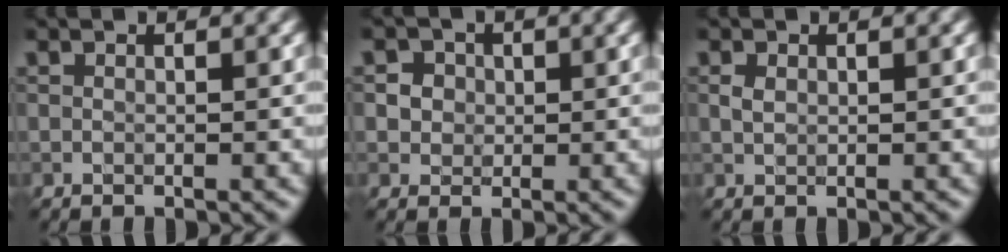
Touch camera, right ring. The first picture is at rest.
{"total": 3.8, "force": [1.4, 3.2, 1.6], "torque": [-0.024, 0.011, 0.019]}
{"total": 0.9, "force": [0.3, 0.6, 0.6], "torque": [-0.016, 0.000, 0.007]}